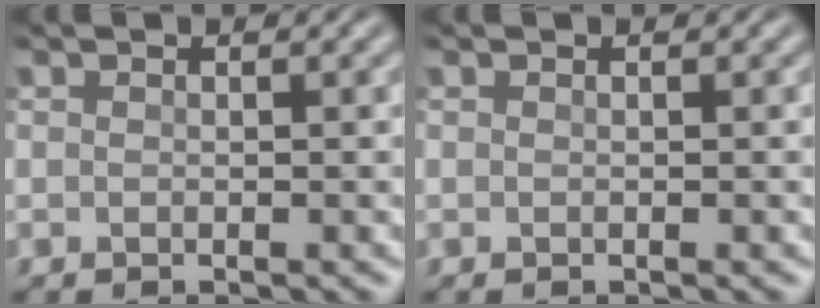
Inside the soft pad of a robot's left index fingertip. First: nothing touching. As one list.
[{"total": 0.0}]